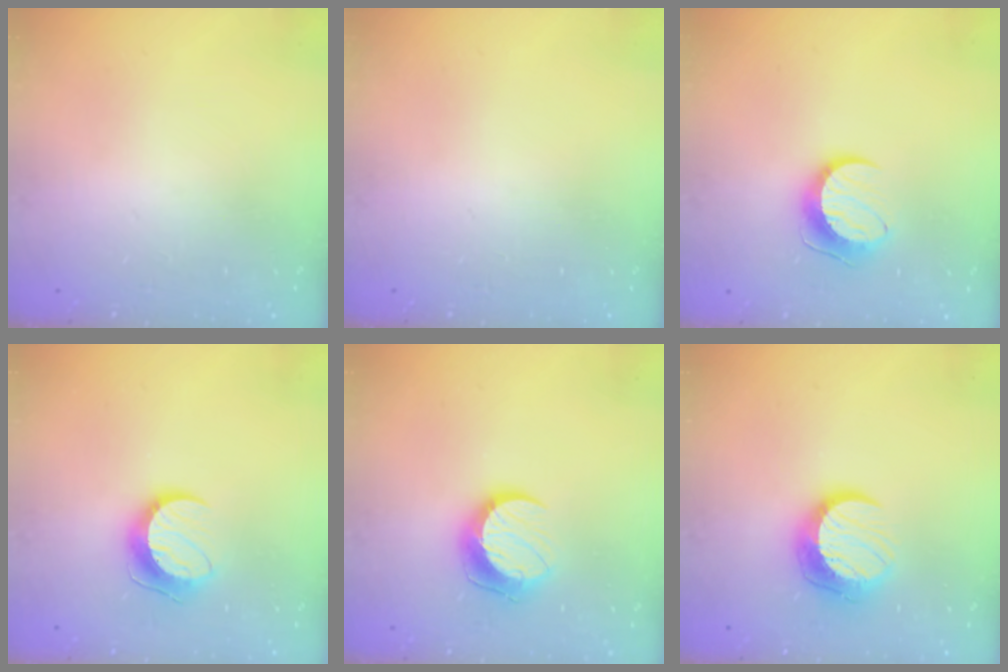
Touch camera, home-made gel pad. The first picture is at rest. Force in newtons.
{"total": 0.0}
{"total": 9.4, "press": 9.4, "slide": 0.1}
{"total": 9.7, "press": 9.7, "slide": 0.2}
{"total": 10.1, "press": 10.1, "slide": 0.2}
{"total": 13.0, "press": 12.9, "slide": 0.7}